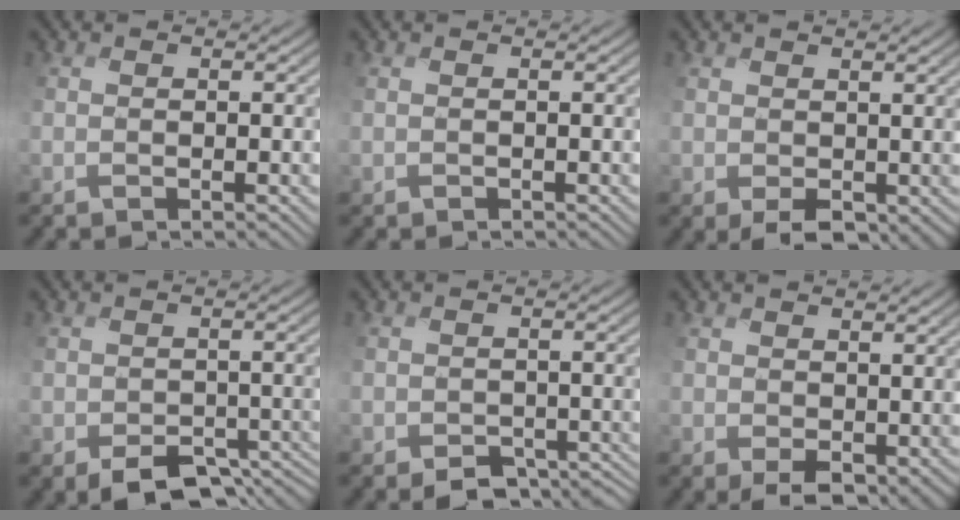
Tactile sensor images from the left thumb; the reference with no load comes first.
{"total": 0.0}
{"total": 3.3, "force": [-0.3, 2.3, 2.3], "torque": [-0.049, -0.014, -0.001]}
{"total": 5.2, "force": [-3.1, 3.2, 2.6], "torque": [-0.041, -0.025, -0.041]}
{"total": 3.6, "force": [-2.2, 2.5, 1.5], "torque": [-0.023, -0.019, -0.033]}
{"total": 3.5, "force": [0.3, 2.4, 2.5], "torque": [-0.052, -0.015, 0.013]}